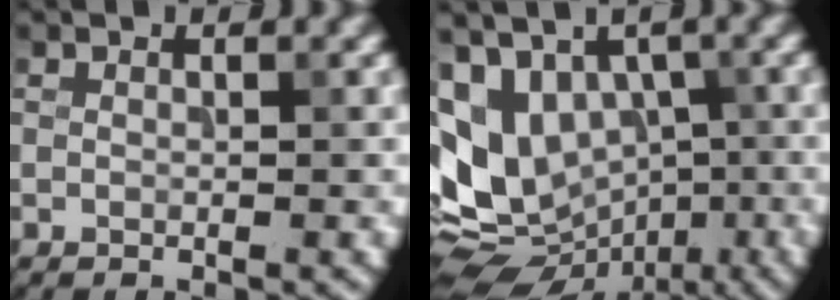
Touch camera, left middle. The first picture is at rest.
{"total": 11.7, "force": [0.2, 8.8, 7.7], "torque": [-0.138, -0.010, 0.023]}